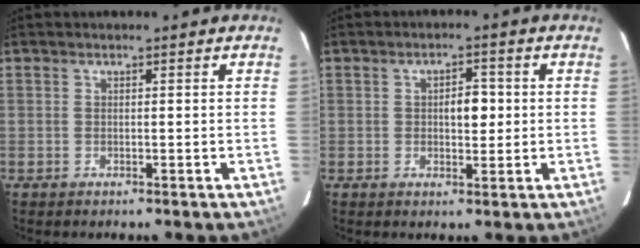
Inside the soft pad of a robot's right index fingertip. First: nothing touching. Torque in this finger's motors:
{"motor_torque": [0.04, 0.02, 0.07, 0.03]}